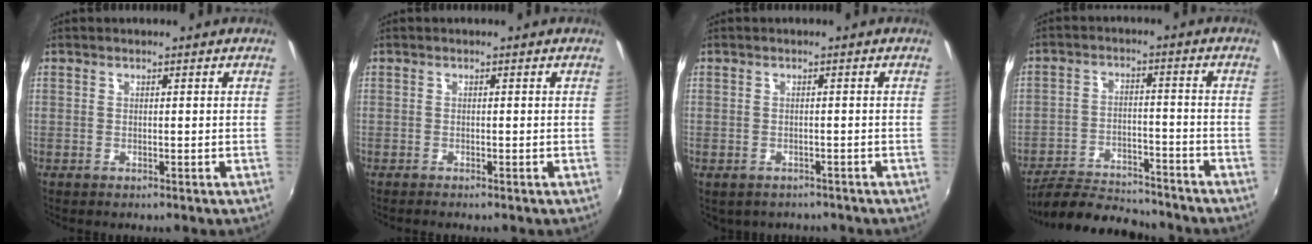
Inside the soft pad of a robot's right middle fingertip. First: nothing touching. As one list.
[{"total": 1.0, "force": [-0.9, 0.1, 0.3], "torque": [-0.007, -0.008, -0.018]}, {"total": 3.0, "force": [-2.0, 1.9, 1.1], "torque": [-0.026, -0.012, -0.022]}, {"total": 12.7, "force": [-11.7, 3.0, 3.9], "torque": [-0.100, 0.001, -0.184]}]